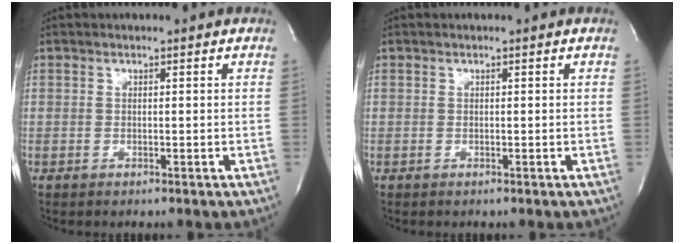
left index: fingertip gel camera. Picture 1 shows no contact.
{"total": 0.0}